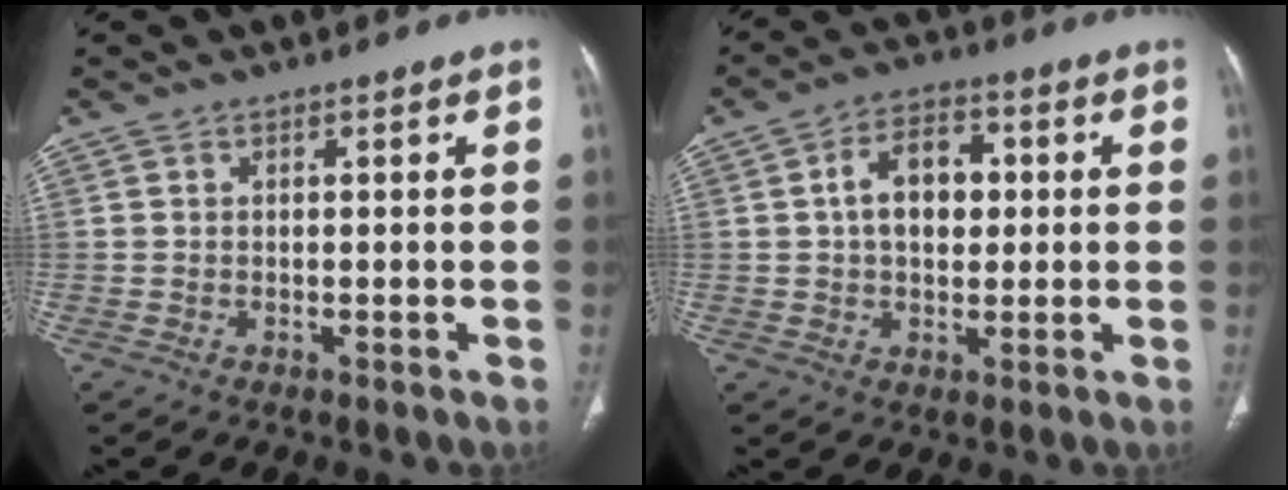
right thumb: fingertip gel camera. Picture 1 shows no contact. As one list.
[{"total": 9.0, "force": [1.1, 5.9, 6.7], "torque": [-0.083, 0.013, 0.014]}]